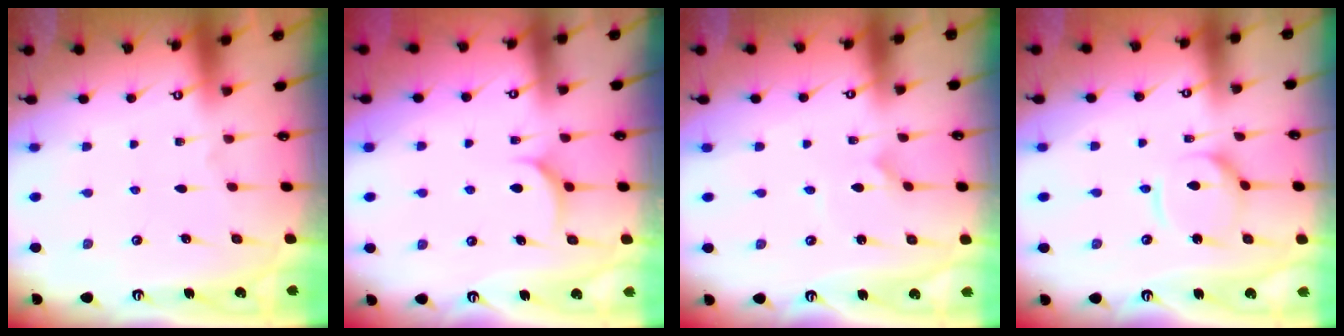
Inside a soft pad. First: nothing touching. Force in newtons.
{"total": 4.9, "press": 4.9, "slide": 0.5}
{"total": 2.0, "press": 2.0, "slide": 0.2}
{"total": 8.3, "press": 8.2, "slide": 0.9}